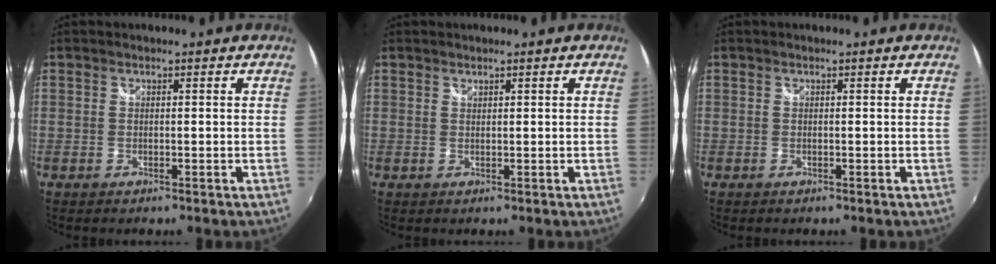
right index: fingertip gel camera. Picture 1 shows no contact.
{"total": 0.5, "force": [0.5, 0.1, 0.0], "torque": [0.001, 0.001, 0.009]}
{"total": 0.0}